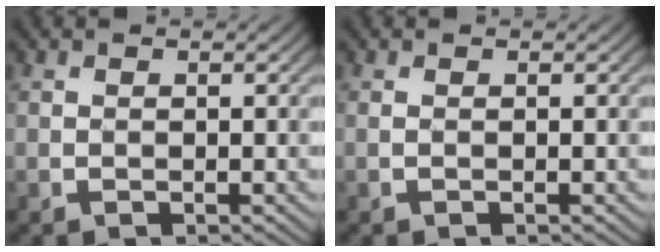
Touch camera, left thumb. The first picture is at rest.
{"total": 0.0}